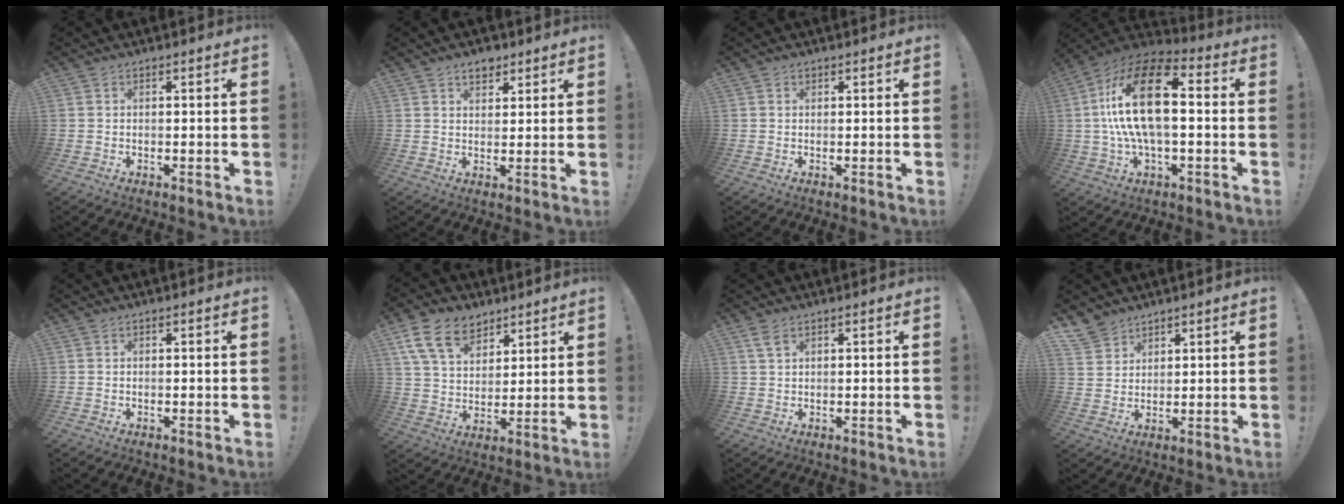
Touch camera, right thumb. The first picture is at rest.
{"total": 4.3, "force": [3.0, 2.7, 1.5], "torque": [-0.009, -0.013, 0.051]}
{"total": 0.5, "force": [0.3, 0.4, 0.0], "torque": [0.002, -0.001, 0.006]}
{"total": 22.1, "force": [1.8, 9.8, 19.7], "torque": [-0.370, 0.010, 0.027]}
{"total": 0.0}
{"total": 14.1, "force": [8.3, 9.2, 6.7], "torque": [-0.123, -0.038, 0.162]}
{"total": 3.1, "force": [1.8, 1.2, 2.1], "torque": [-0.041, -0.002, 0.034]}
{"total": 5.8, "force": [4.9, 3.1, 0.8], "torque": [-0.016, -0.036, 0.095]}